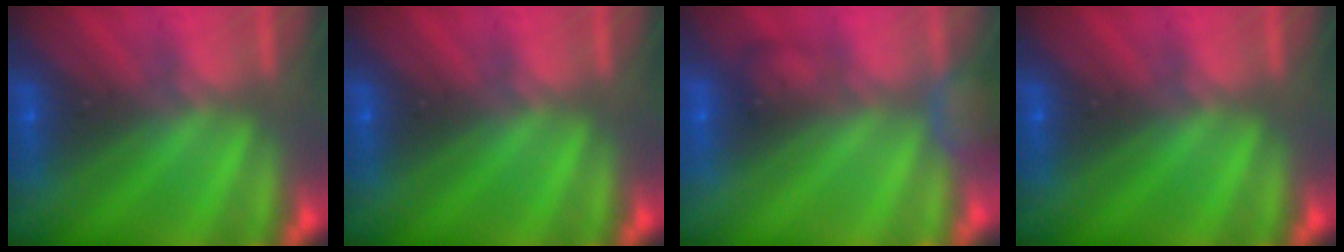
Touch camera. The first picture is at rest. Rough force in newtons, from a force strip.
{"total": 0.0}
{"total": 2.5}
{"total": 0.0}